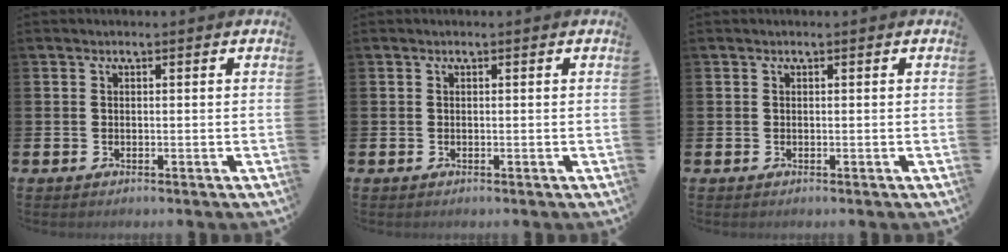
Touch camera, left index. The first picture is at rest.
{"total": 0.0}
{"total": 0.0}